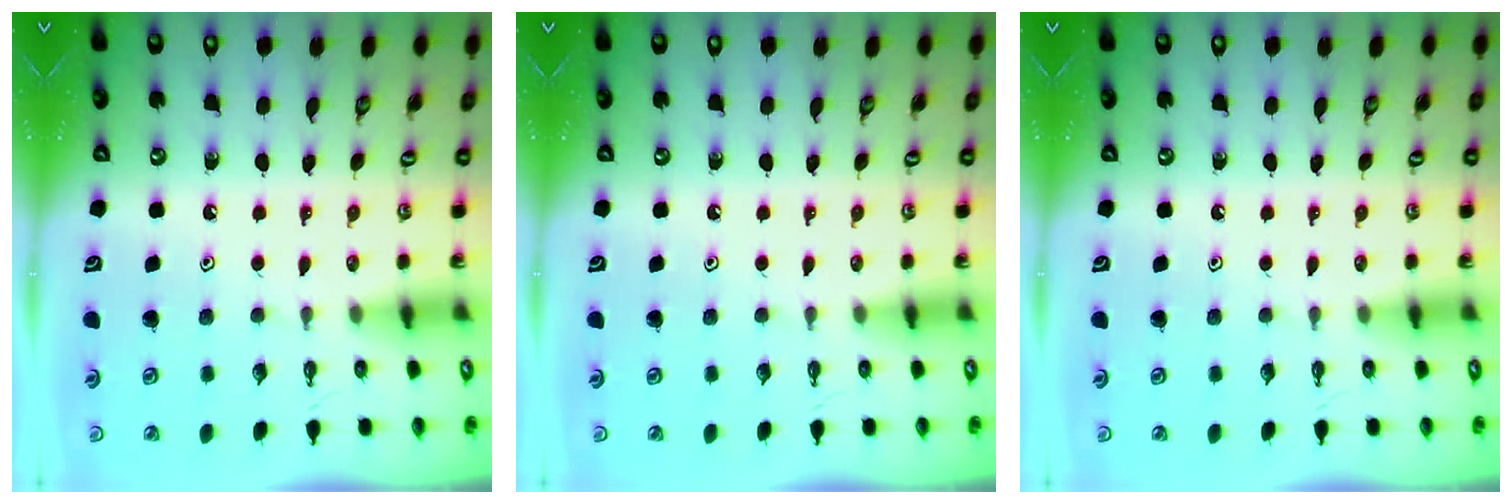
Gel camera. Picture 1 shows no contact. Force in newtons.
{"total": 0.0}
{"total": 0.0}